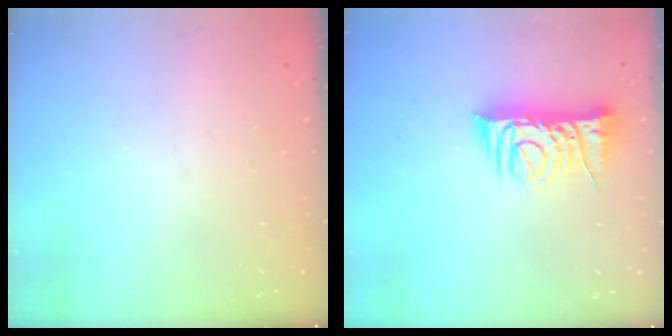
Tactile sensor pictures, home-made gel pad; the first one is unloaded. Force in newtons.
{"total": 9.9, "press": 9.9, "slide": 1.1}